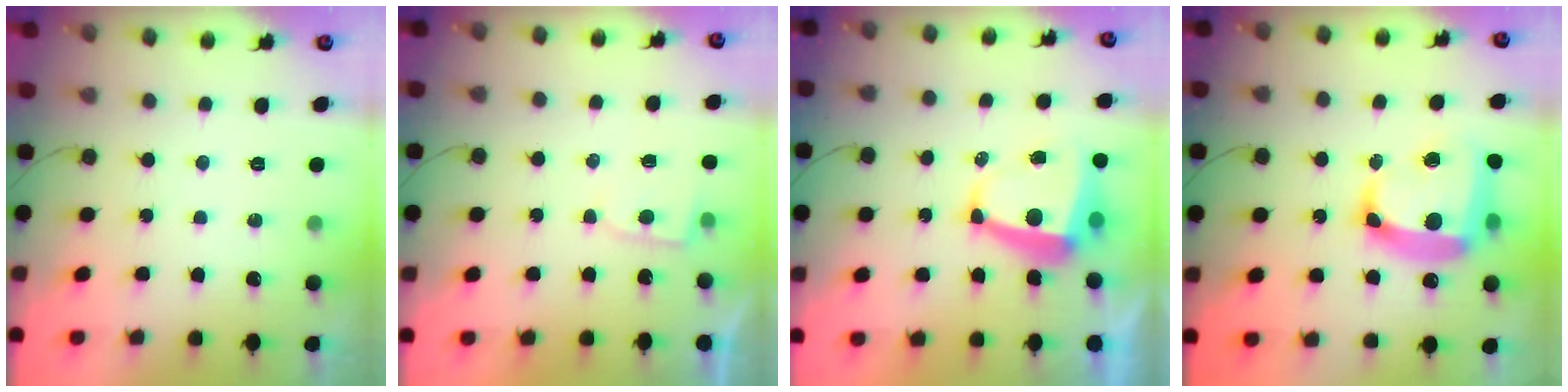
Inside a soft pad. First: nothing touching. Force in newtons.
{"total": 2.8, "press": 2.8, "slide": 0.4}
{"total": 6.8, "press": 6.7, "slide": 1.2}
{"total": 18.1, "press": 18.0, "slide": 1.6}